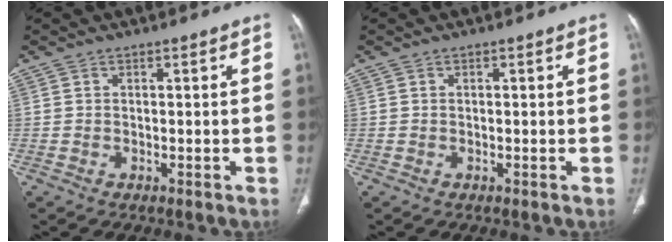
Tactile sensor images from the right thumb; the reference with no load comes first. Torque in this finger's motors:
{"motor_torque": [-0.36, 0.05, -0.34, 0.17, 0.04]}